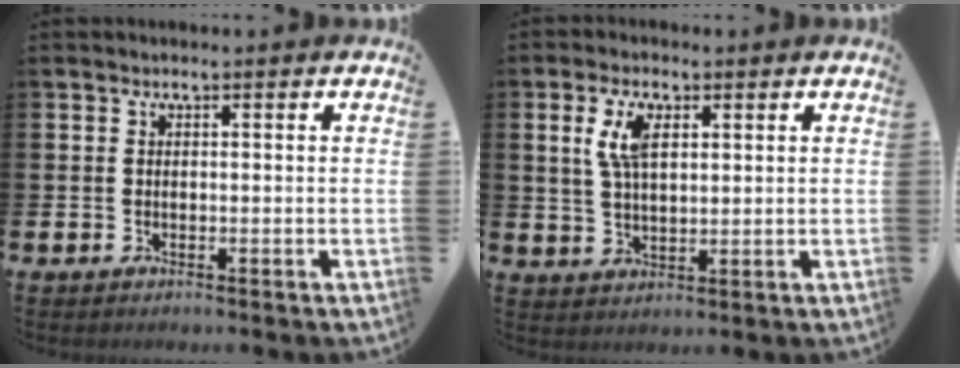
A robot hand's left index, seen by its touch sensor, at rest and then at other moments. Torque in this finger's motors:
{"motor_torque": [0.43, -0.03, 0.28, 0.06]}